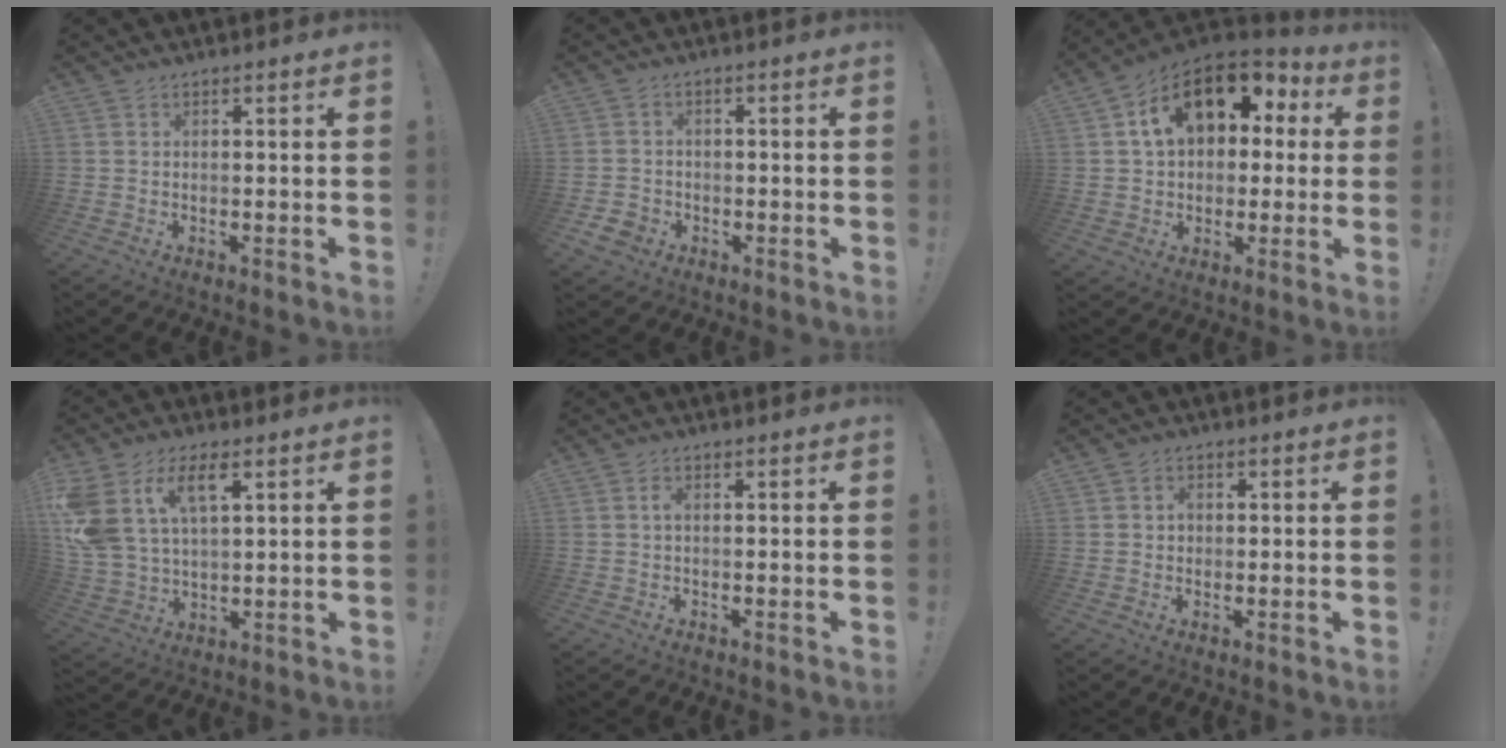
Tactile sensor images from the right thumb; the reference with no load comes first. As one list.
[{"total": 3.9, "force": [-1.9, 3.1, 1.6], "torque": [-0.028, 0.001, -0.036]}, {"total": 17.8, "force": [6.6, 11.5, 11.8], "torque": [-0.181, -0.010, 0.118]}, {"total": 12.6, "force": [5.9, 7.3, 8.5], "torque": [-0.188, -0.018, 0.108]}, {"total": 1.1, "force": [-0.1, 0.5, 1.0], "torque": [-0.019, 0.005, -0.004]}, {"total": 1.8, "force": [-0.2, 1.6, 0.8], "torque": [-0.008, 0.003, -0.007]}]